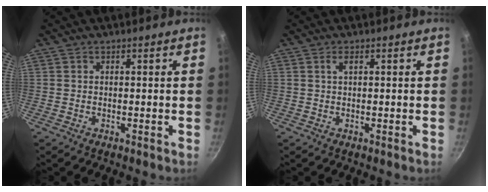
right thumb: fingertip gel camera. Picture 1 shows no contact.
{"total": 1.3, "force": [0.4, 0.5, 1.2], "torque": [-0.021, 0.001, 0.006]}